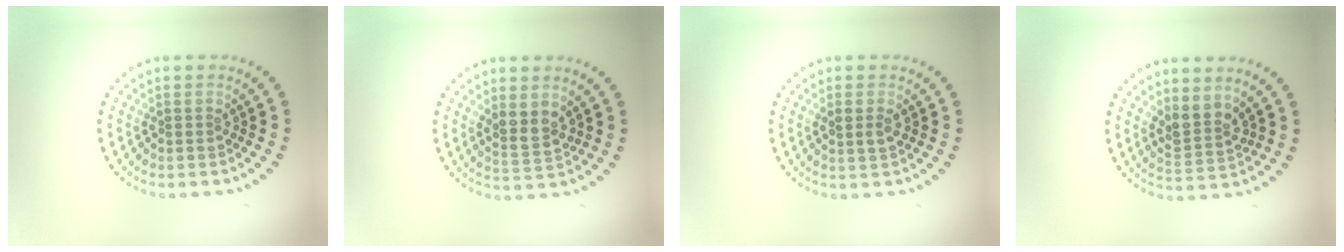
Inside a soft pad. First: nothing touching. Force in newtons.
{"total": 2.2, "press": 1.9, "slide": 1.2}
{"total": 1.4, "press": 1.4, "slide": 0.3}
{"total": 2.6, "press": 2.0, "slide": 1.7}